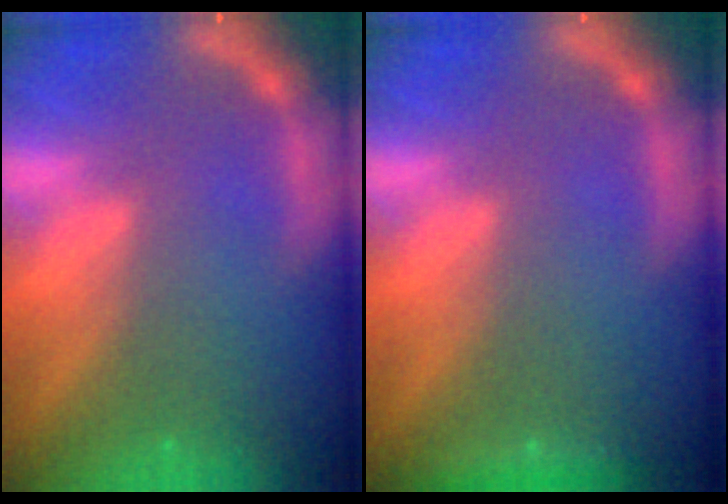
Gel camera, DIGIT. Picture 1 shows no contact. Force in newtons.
{"total": 1.4}